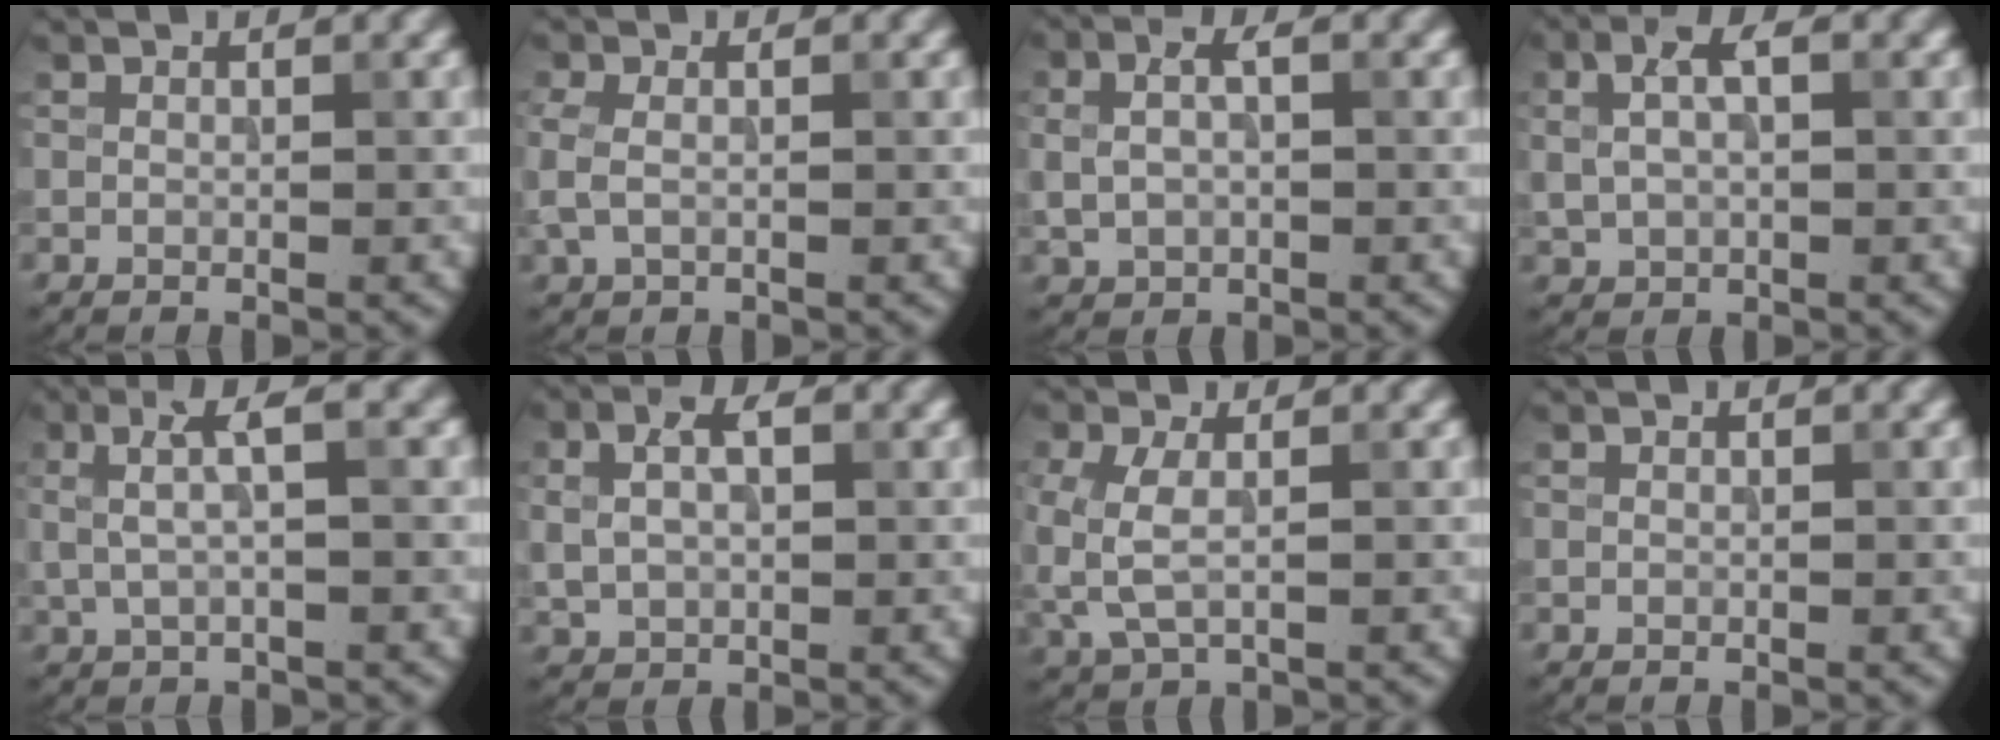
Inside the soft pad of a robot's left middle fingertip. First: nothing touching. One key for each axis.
{"total": 2.1, "fx": 0.0, "fy": 1.2, "fz": 1.7, "tx": -0.046, "ty": 0.000, "tz": -0.002}
{"total": 3.2, "fx": 0.6, "fy": 2.0, "fz": 2.5, "tx": -0.054, "ty": 0.005, "tz": 0.013}
{"total": 3.7, "fx": 1.1, "fy": 2.1, "fz": 2.9, "tx": -0.059, "ty": 0.007, "tz": 0.020}
{"total": 3.4, "fx": 0.8, "fy": 0.7, "fz": 3.3, "tx": -0.063, "ty": 0.009, "tz": 0.014}
{"total": 4.2, "fx": 1.1, "fy": 2.7, "fz": 3.0, "tx": -0.062, "ty": 0.008, "tz": 0.021}
{"total": 3.4, "fx": -0.2, "fy": 1.9, "fz": 2.9, "tx": -0.076, "ty": -0.003, "tz": -0.005}
{"total": 0.0}